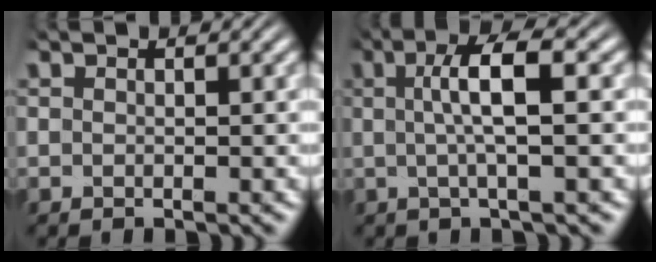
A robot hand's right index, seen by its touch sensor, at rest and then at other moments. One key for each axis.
{"total": 5.2, "fx": 0.5, "fy": 1.2, "fz": 5.0, "tx": -0.094, "ty": 0.010, "tz": 0.003}